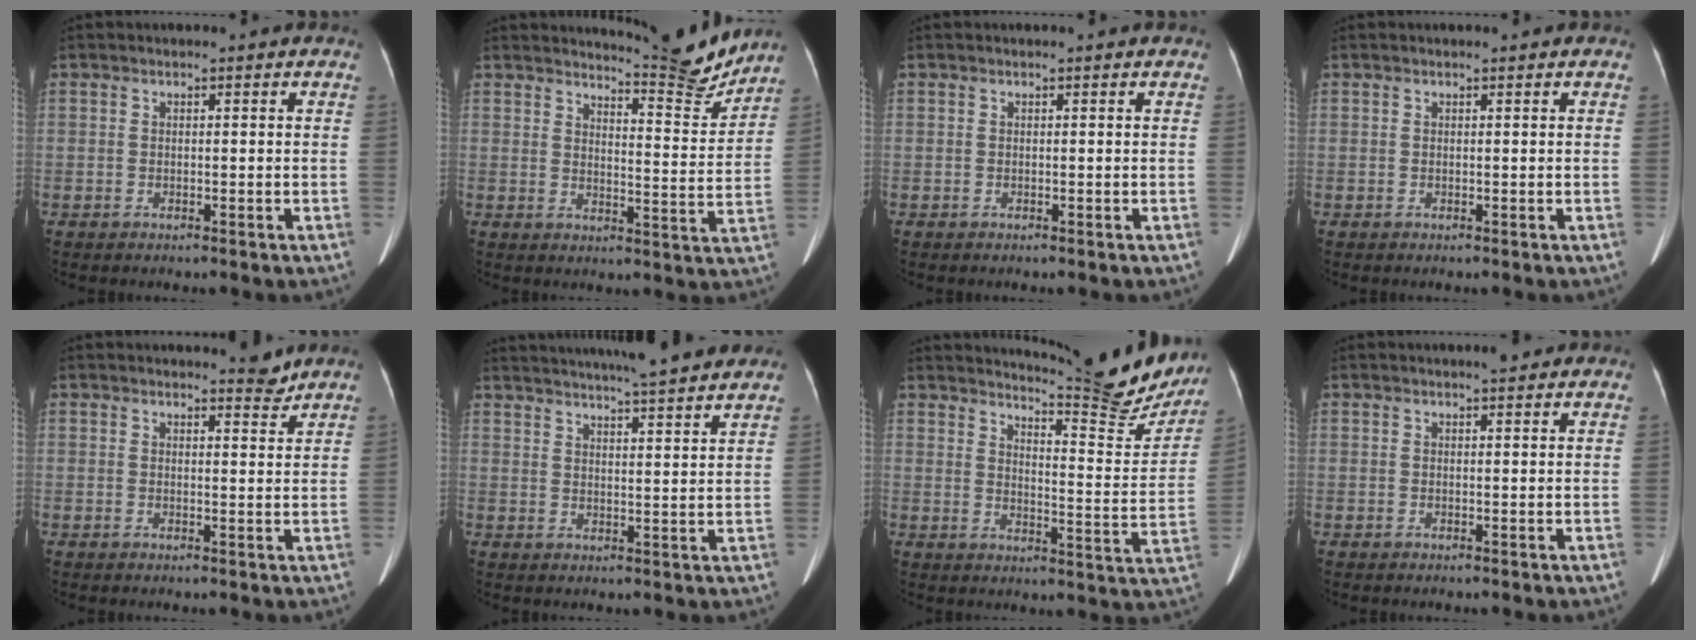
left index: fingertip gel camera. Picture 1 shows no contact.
{"total": 9.2, "force": [9.1, -0.3, 1.1], "torque": [-0.020, -0.044, 0.117]}
{"total": 0.0}
{"total": 0.0}
{"total": 2.1, "force": [2.1, 0.1, 0.1], "torque": [-0.005, -0.017, 0.025]}
{"total": 17.1, "force": [15.4, 0.4, 7.3], "torque": [-0.119, 0.013, 0.207]}
{"total": 16.6, "force": [15.9, 1.0, 4.9], "torque": [-0.067, -0.083, 0.186]}
{"total": 2.0, "force": [1.6, 0.3, 1.1], "torque": [-0.017, 0.002, 0.022]}